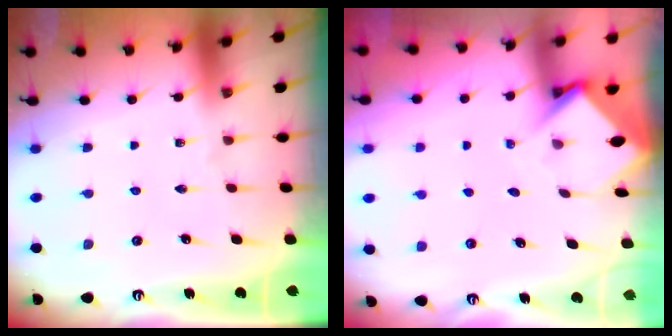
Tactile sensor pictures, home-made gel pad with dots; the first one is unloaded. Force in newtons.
{"total": 3.6, "press": 3.6, "slide": 0.2}